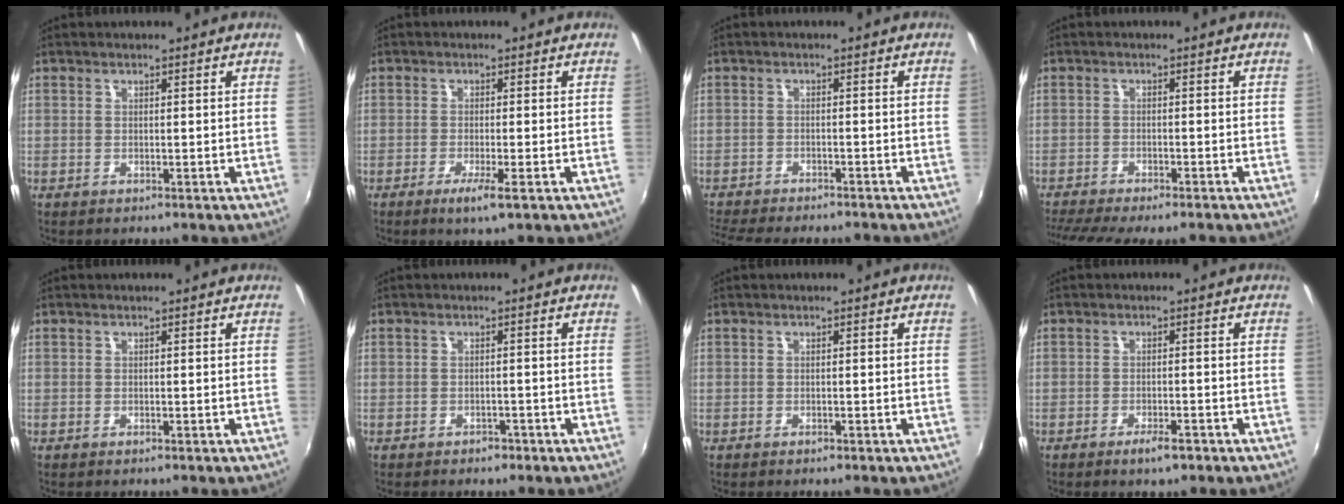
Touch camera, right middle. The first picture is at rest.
{"total": 4.0, "force": [-2.1, 0.3, 3.4], "torque": [-0.072, -0.011, -0.037]}
{"total": 10.6, "force": [-9.4, 2.1, 4.3], "torque": [-0.105, -0.025, -0.146]}
{"total": 9.2, "force": [-8.0, 1.1, 4.4], "torque": [-0.106, -0.033, -0.128]}
{"total": 0.0}
{"total": 2.6, "force": [-2.0, 1.4, 0.9], "torque": [-0.020, -0.007, -0.025]}
{"total": 0.9, "force": [-0.6, 0.4, 0.4], "torque": [-0.008, -0.002, -0.010]}
{"total": 3.5, "force": [-2.3, 1.0, 2.4], "torque": [-0.050, -0.005, -0.037]}